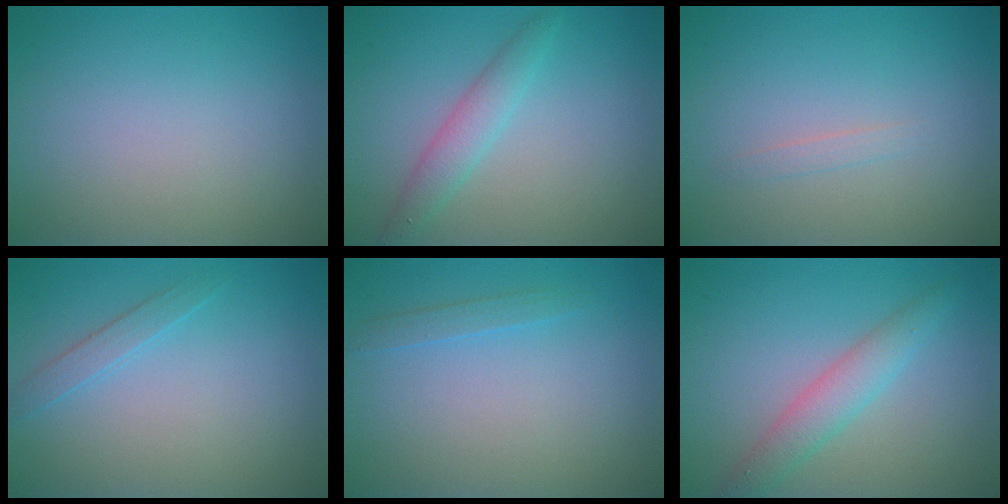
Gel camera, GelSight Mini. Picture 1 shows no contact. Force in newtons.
{"total": 2.4, "press": 2.4, "slide": 0.1}
{"total": 0.7, "press": 0.7, "slide": 0.1}
{"total": 1.4, "press": 1.4, "slide": 0.1}
{"total": 1.0, "press": 1.0, "slide": 0.1}
{"total": 2.9, "press": 2.9, "slide": 0.1}